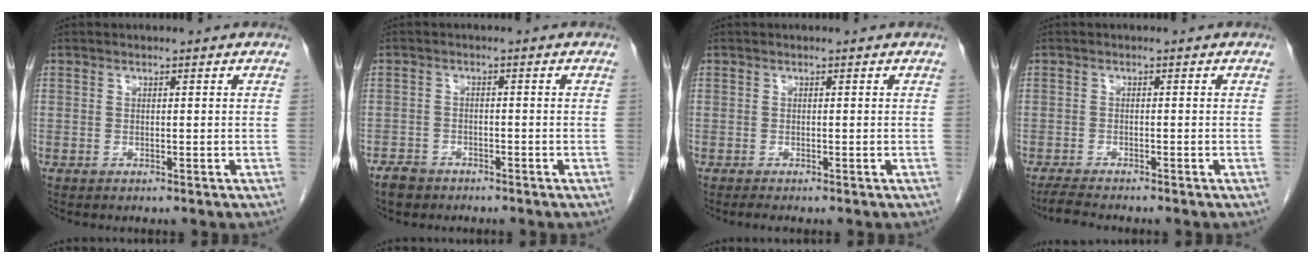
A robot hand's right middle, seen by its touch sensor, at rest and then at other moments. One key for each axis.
{"total": 3.0, "fx": -2.4, "fy": 1.7, "fz": 0.6, "tx": -0.018, "ty": 0.002, "tz": -0.038}
{"total": 0.8, "fx": -0.7, "fy": 0.0, "fz": 0.4, "tx": -0.012, "ty": -0.003, "tz": -0.011}
{"total": 3.4, "fx": -3.0, "fy": 0.0, "fz": 1.4, "tx": -0.034, "ty": -0.015, "tz": -0.051}